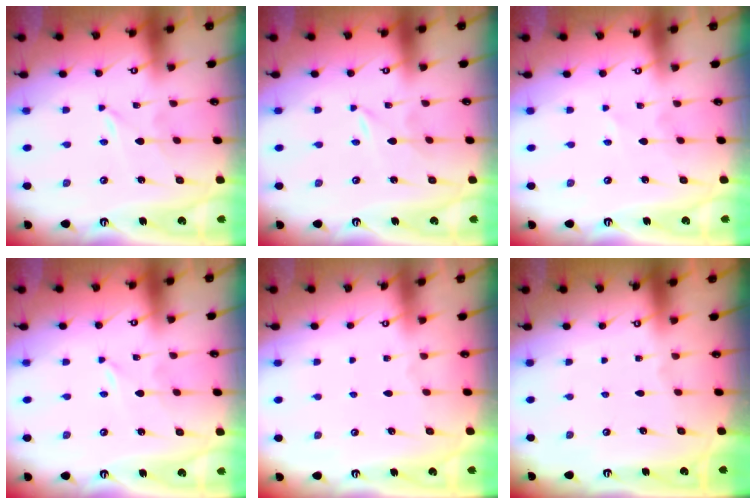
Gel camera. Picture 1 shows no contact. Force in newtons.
{"total": 0.0}
{"total": 0.9, "press": 0.9, "slide": 0.2}
{"total": 0.0}
{"total": 0.5, "press": 0.5, "slide": 0.1}
{"total": 0.0}